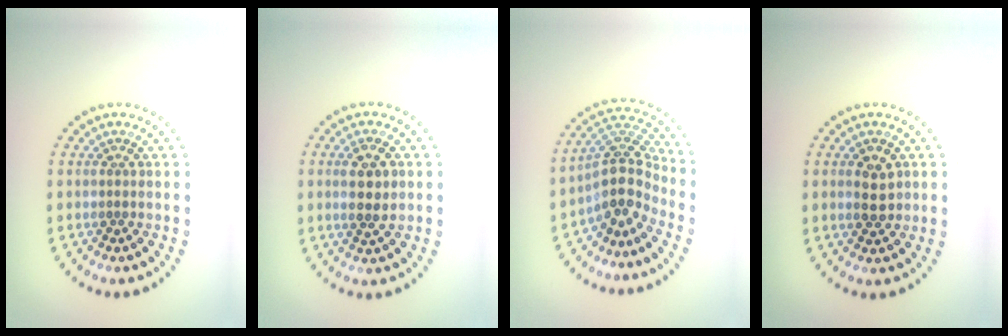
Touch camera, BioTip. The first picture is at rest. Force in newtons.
{"total": 2.8, "press": 2.7, "slide": 0.7}
{"total": 4.2, "press": 3.1, "slide": 2.8}
{"total": 2.4, "press": 2.3, "slide": 0.3}